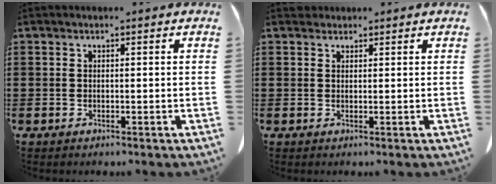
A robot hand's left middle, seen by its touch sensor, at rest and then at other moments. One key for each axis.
{"total": 1.2, "fx": 1.1, "fy": 0.6, "fz": 0.1, "tx": 0.003, "ty": -0.003, "tz": 0.021}